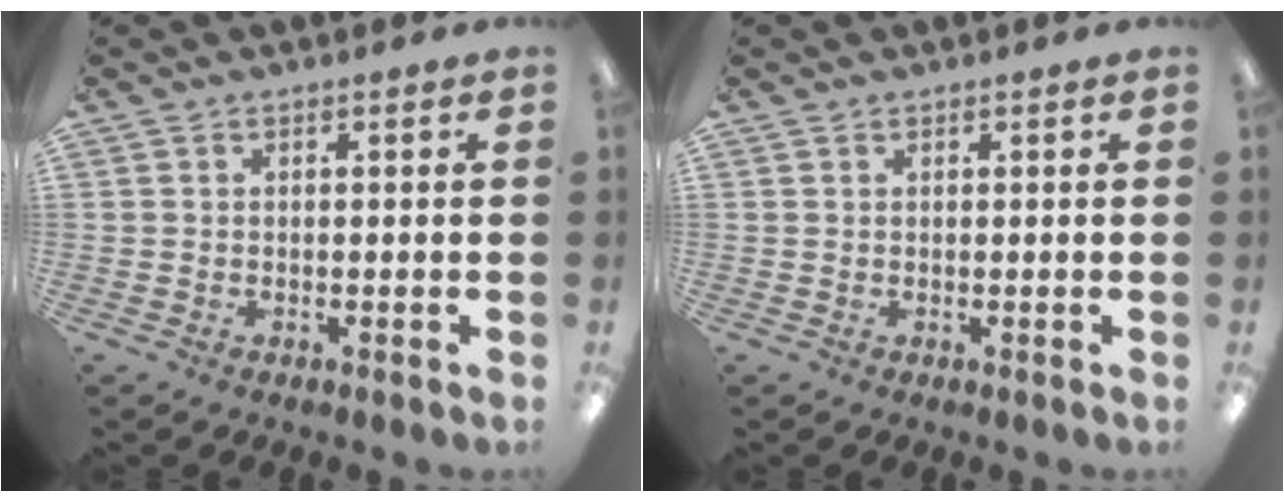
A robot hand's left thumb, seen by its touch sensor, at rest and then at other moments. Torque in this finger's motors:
{"motor_torque": [-0.10, -0.14, -0.53, -0.08, -0.02]}